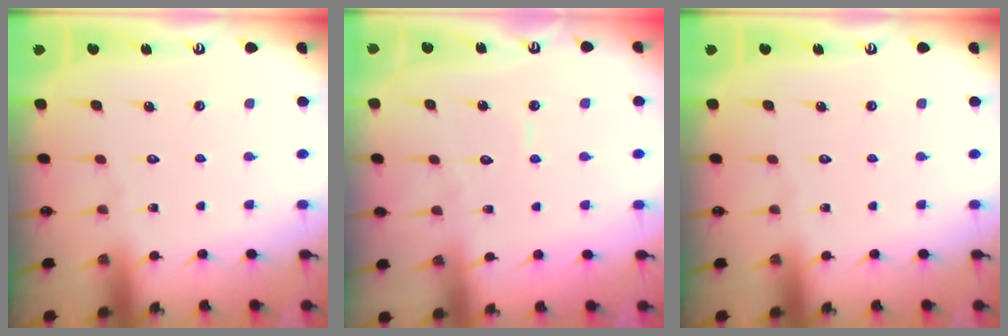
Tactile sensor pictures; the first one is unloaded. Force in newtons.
{"total": 3.9, "press": 3.9, "slide": 0.4}
{"total": 0.0}